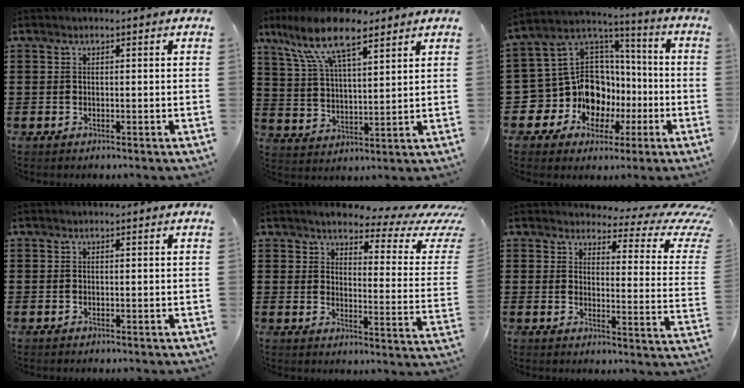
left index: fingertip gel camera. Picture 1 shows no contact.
{"total": 11.7, "force": [8.1, 3.5, 7.7], "torque": [-0.168, -0.011, 0.147]}
{"total": 13.2, "force": [-3.7, 11.4, 5.4], "torque": [-0.146, -0.015, -0.058]}
{"total": 0.0}
{"total": 4.8, "force": [3.9, 1.0, 2.7], "torque": [-0.058, -0.028, 0.058]}
{"total": 5.4, "force": [4.1, 1.7, 3.1], "torque": [-0.055, -0.030, 0.066]}